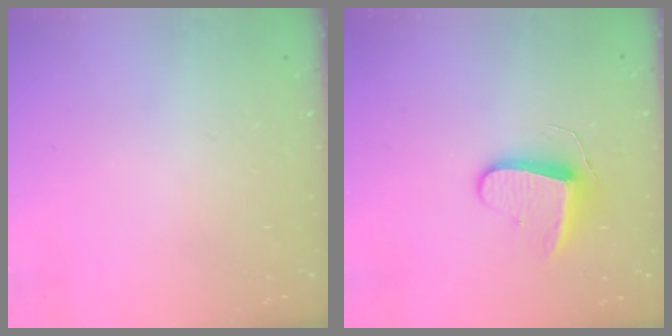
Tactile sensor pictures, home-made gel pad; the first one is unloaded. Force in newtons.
{"total": 8.9, "press": 8.9, "slide": 0.7}